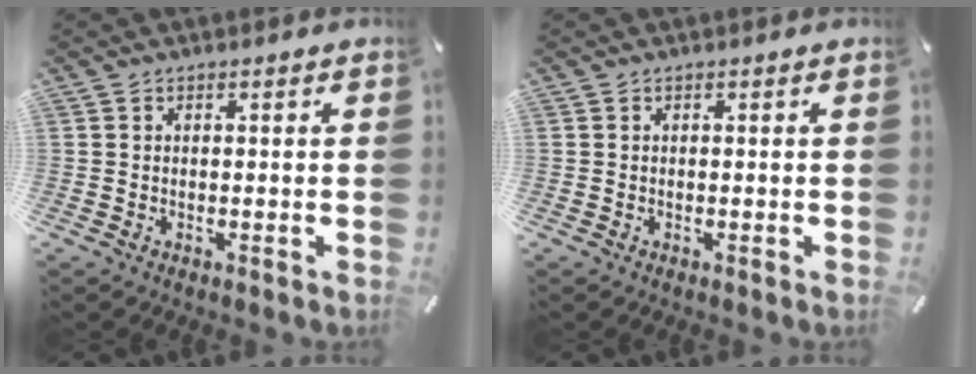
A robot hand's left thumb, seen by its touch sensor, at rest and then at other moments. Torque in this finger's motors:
{"motor_torque": [-0.22, -0.61, 0.04, 0.18, -0.02]}